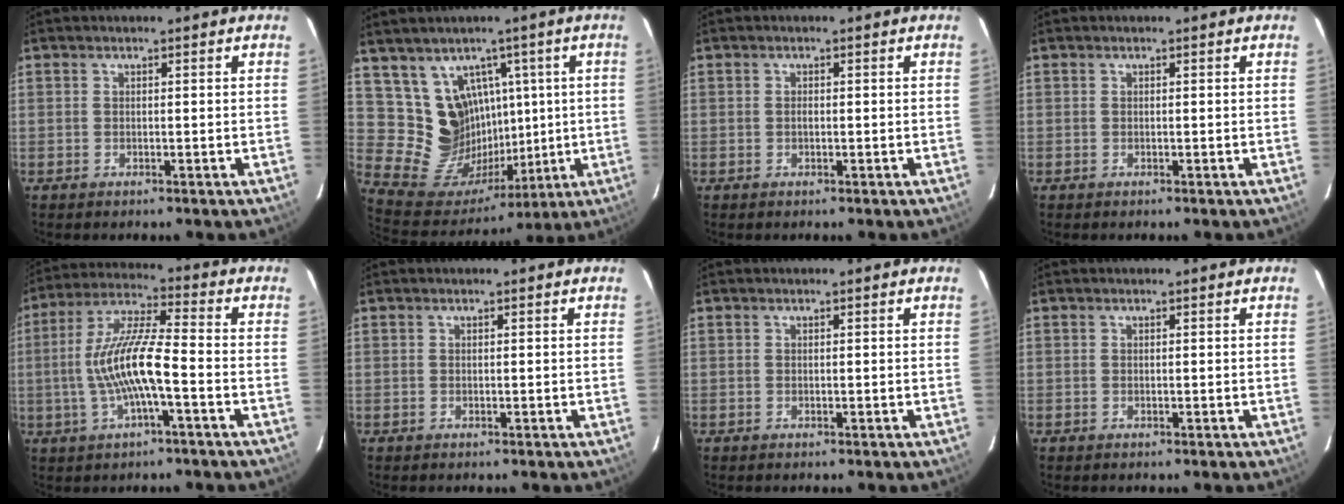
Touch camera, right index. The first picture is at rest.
{"total": 13.7, "force": [5.0, 11.9, 4.5], "torque": [-0.099, 0.007, 0.120]}
{"total": 0.5, "force": [-0.1, 0.3, 0.4], "torque": [-0.006, 0.002, -0.002]}
{"total": 0.0}
{"total": 11.9, "force": [-2.7, 1.7, 11.5], "torque": [-0.235, 0.007, -0.052]}
{"total": 0.0}
{"total": 0.0}
{"total": 0.0}